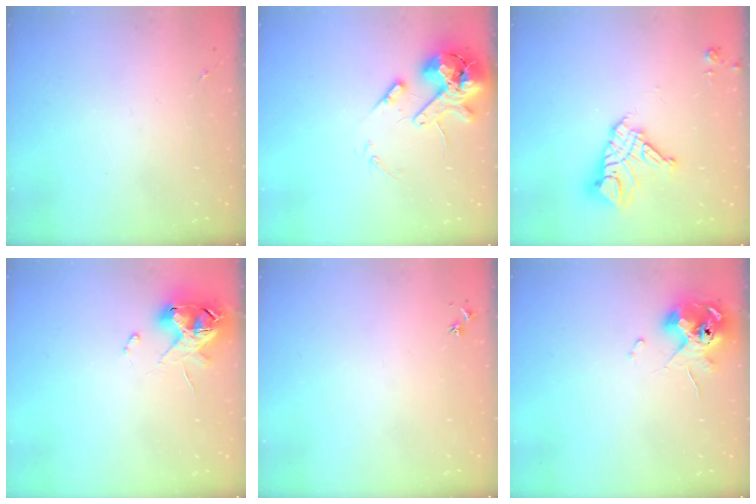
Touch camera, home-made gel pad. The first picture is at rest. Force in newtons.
{"total": 14.0, "press": 13.8, "slide": 2.4}
{"total": 14.0, "press": 13.9, "slide": 1.5}
{"total": 11.5, "press": 11.4, "slide": 1.5}
{"total": 3.0, "press": 2.9, "slide": 0.4}
{"total": 10.4, "press": 10.3, "slide": 1.4}